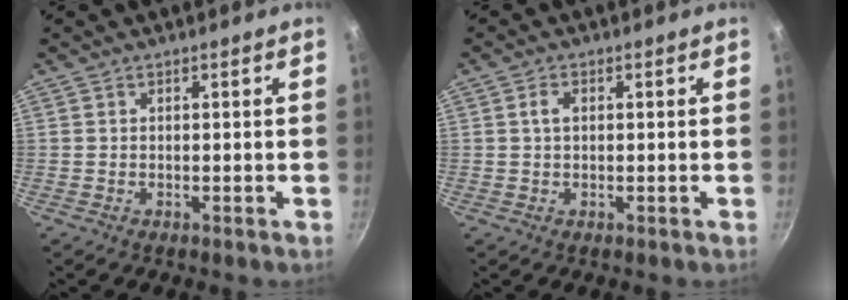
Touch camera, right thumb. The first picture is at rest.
{"total": 1.8, "force": [0.3, 1.1, 1.4], "torque": [-0.028, 0.002, 0.005]}